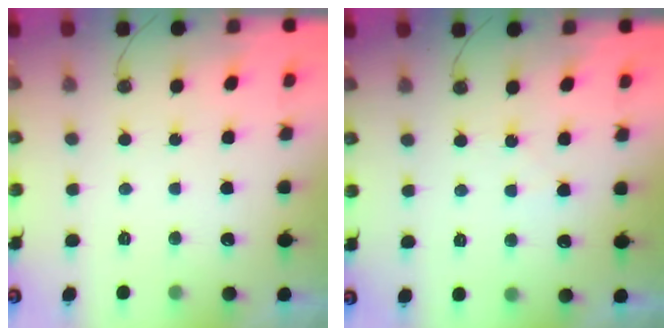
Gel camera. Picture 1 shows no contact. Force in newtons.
{"total": 4.4, "press": 4.4, "slide": 0.8}